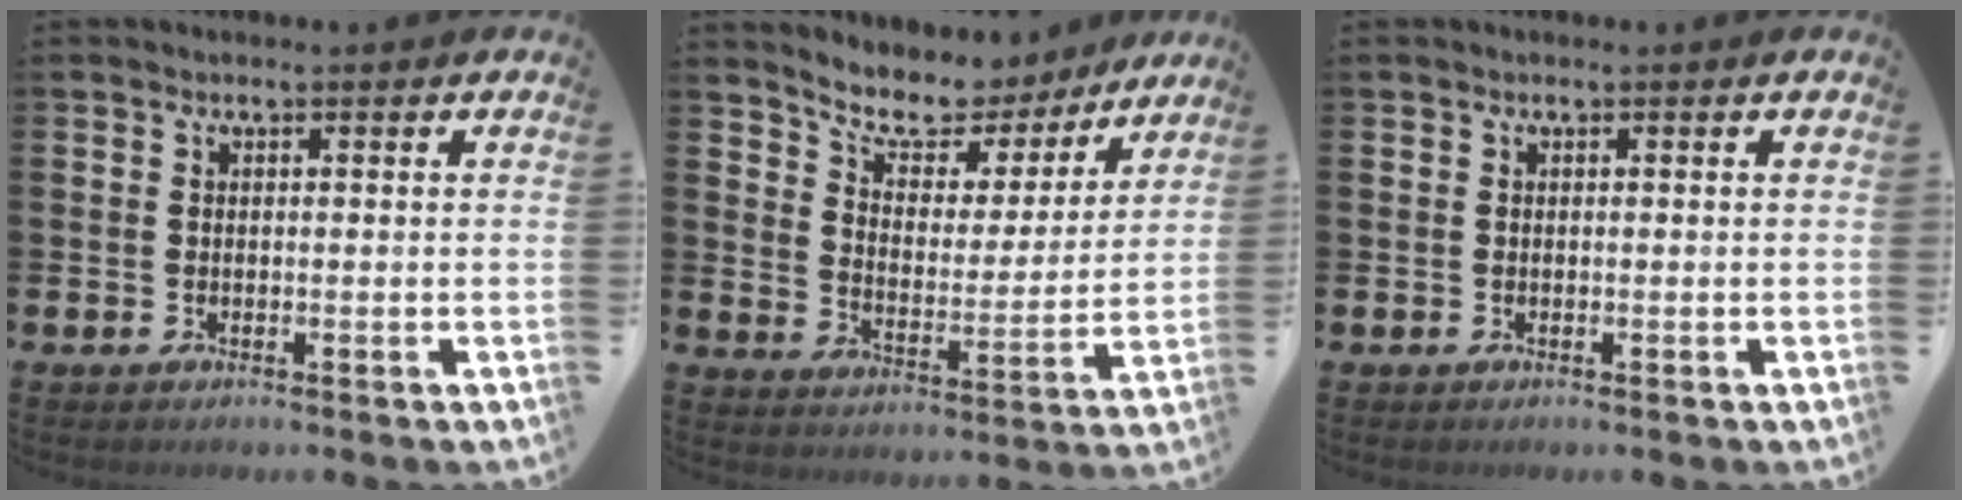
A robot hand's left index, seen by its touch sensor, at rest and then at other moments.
{"total": 7.8, "force": [7.1, 2.8, 1.4], "torque": [-0.052, -0.058, 0.121]}
{"total": 0.0}